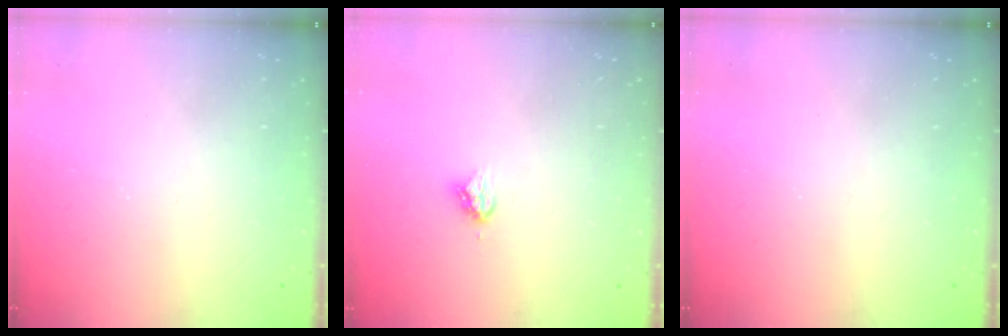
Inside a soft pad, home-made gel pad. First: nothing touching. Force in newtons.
{"total": 3.9, "press": 3.9, "slide": 0.4}
{"total": 0.0}